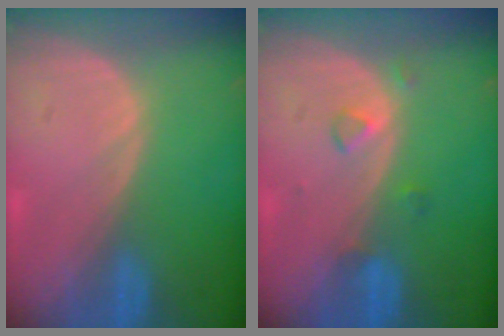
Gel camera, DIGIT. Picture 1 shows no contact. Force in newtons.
{"total": 2.1, "press": 2.1, "slide": 0.1}